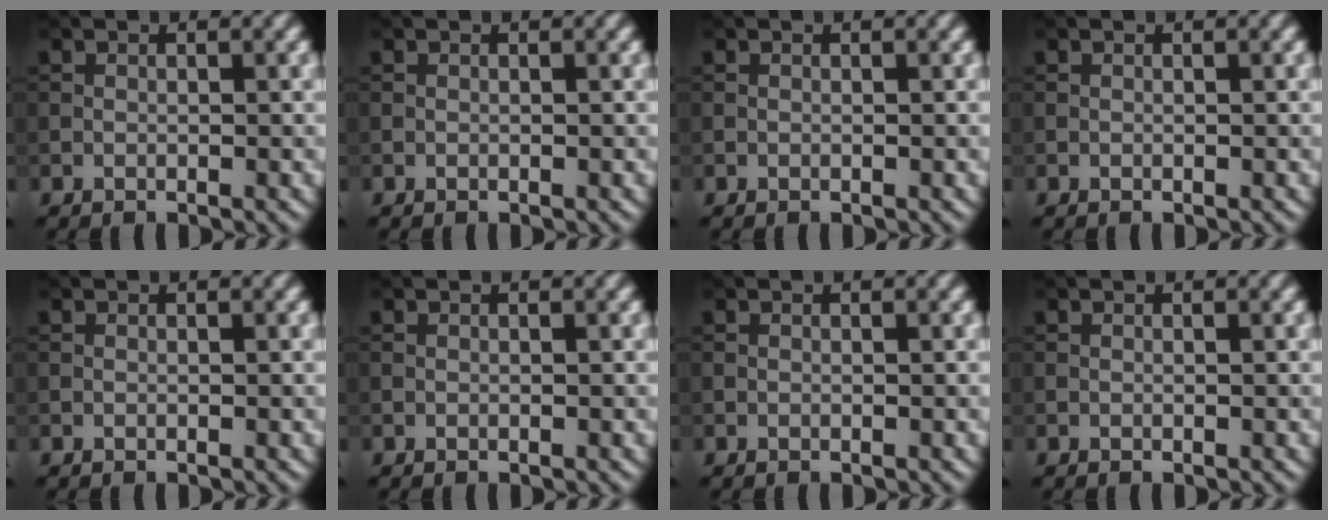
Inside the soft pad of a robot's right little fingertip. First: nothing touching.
{"total": 0.0}
{"total": 0.0}
{"total": 0.0}
{"total": 0.0}
{"total": 0.0}
{"total": 0.0}
{"total": 0.0}